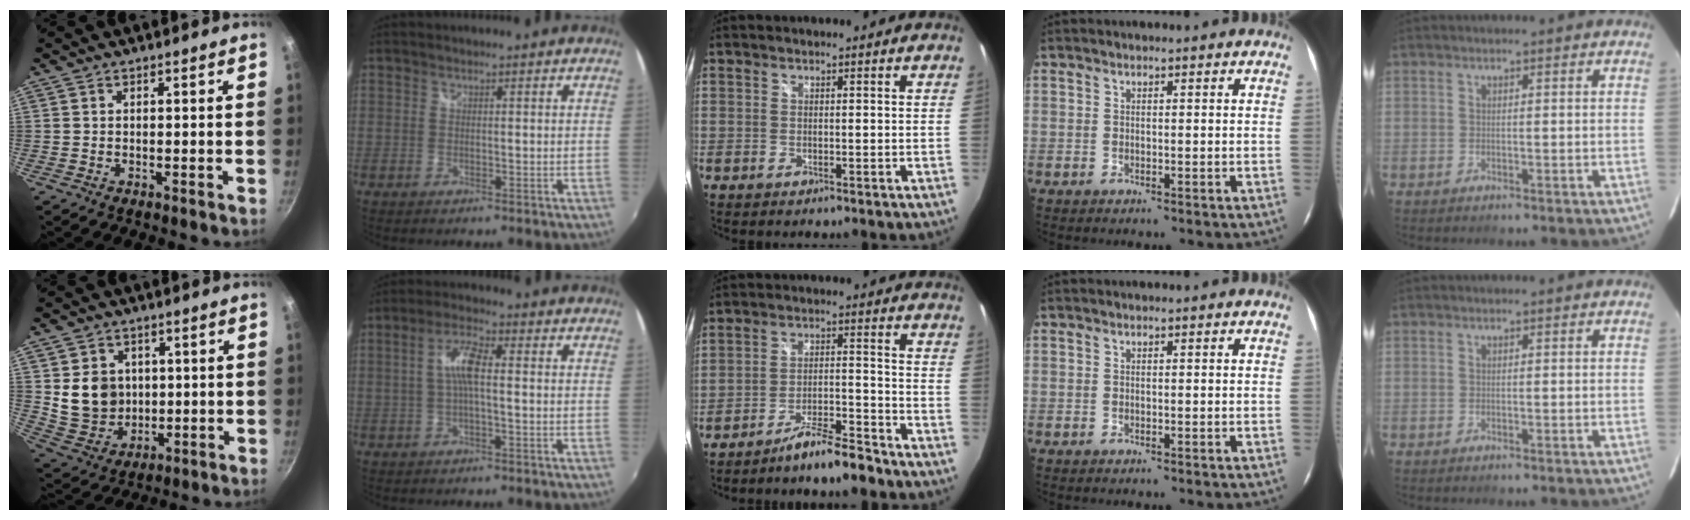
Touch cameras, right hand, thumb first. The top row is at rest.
{"thumb": {"total": 10.7, "force": [1.3, 9.2, 5.4], "torque": [-0.068, -0.011, 0.042]}, "index": {"total": 5.3, "force": [-0.2, 1.1, 5.2], "torque": [-0.104, 0.011, -0.003]}, "middle": {"total": 7.3, "force": [-6.6, 0.6, 3.2], "torque": [-0.066, 0.010, -0.106]}}